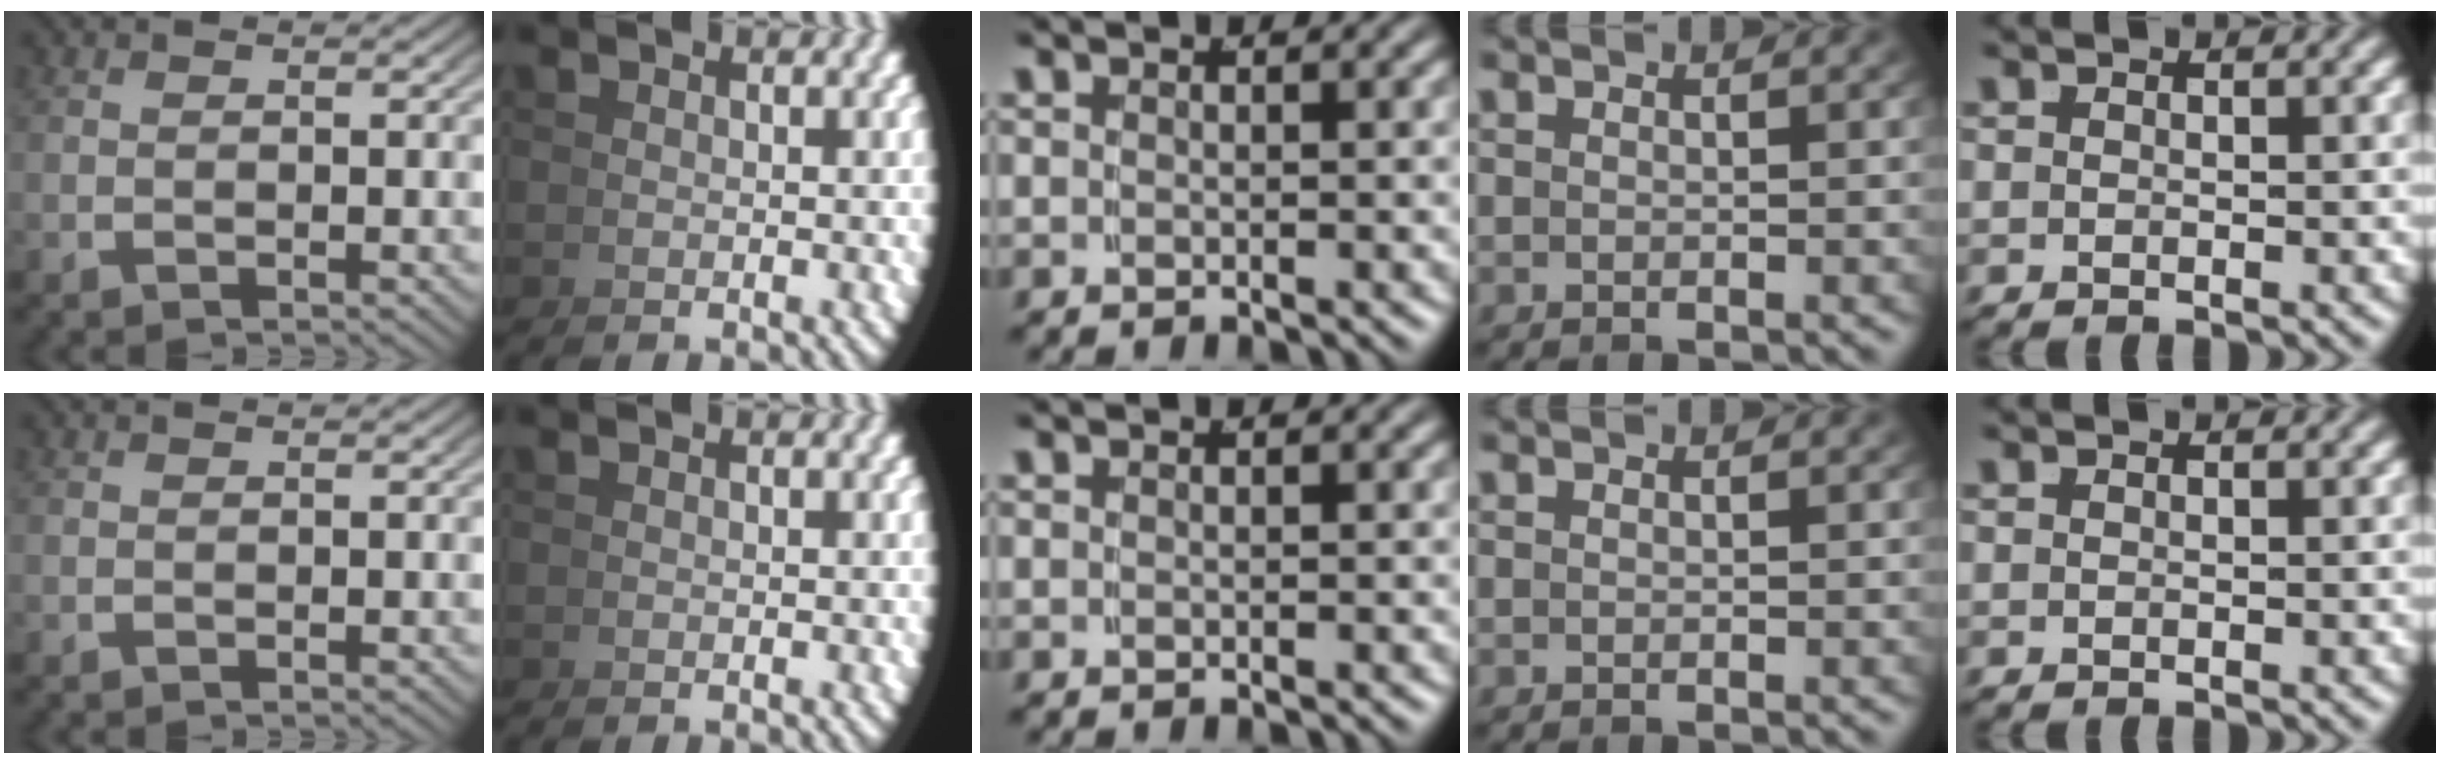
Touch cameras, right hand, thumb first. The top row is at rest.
{}